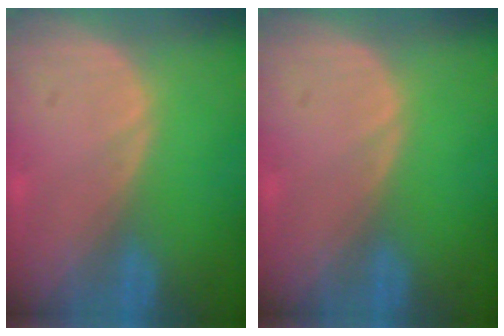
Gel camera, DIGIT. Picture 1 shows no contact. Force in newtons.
{"total": 0.0}